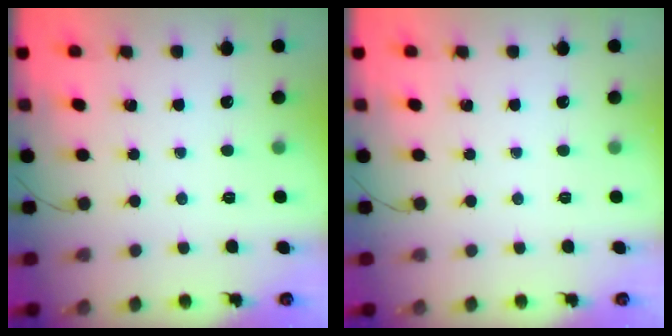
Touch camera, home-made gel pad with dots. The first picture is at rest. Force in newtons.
{"total": 0.0}